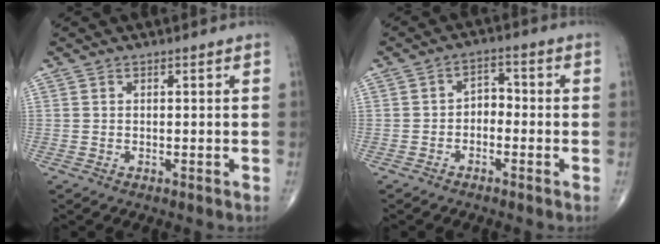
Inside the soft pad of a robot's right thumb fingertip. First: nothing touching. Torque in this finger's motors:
{"motor_torque": [-0.17, -0.14, 0.01, 0.00, 0.07]}